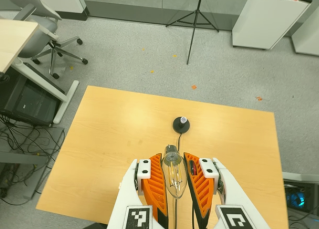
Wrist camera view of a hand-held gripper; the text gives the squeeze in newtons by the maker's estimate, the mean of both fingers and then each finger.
{"total": 18.0, "left": 18.8, "right": 17.2}